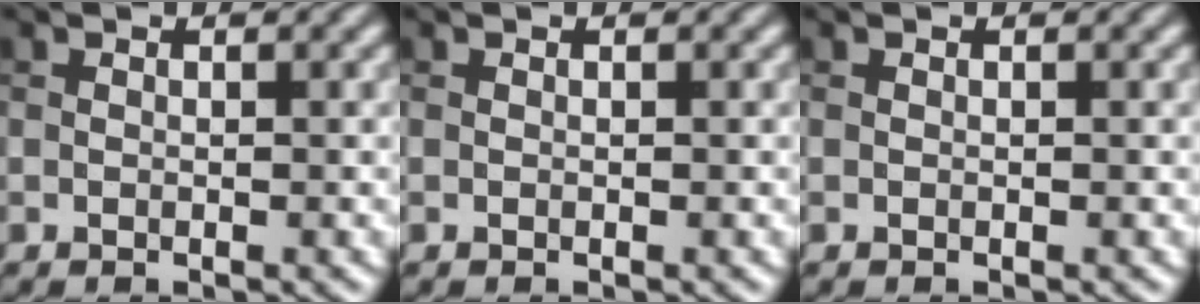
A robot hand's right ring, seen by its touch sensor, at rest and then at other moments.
{"total": 0.0}
{"total": 0.0}